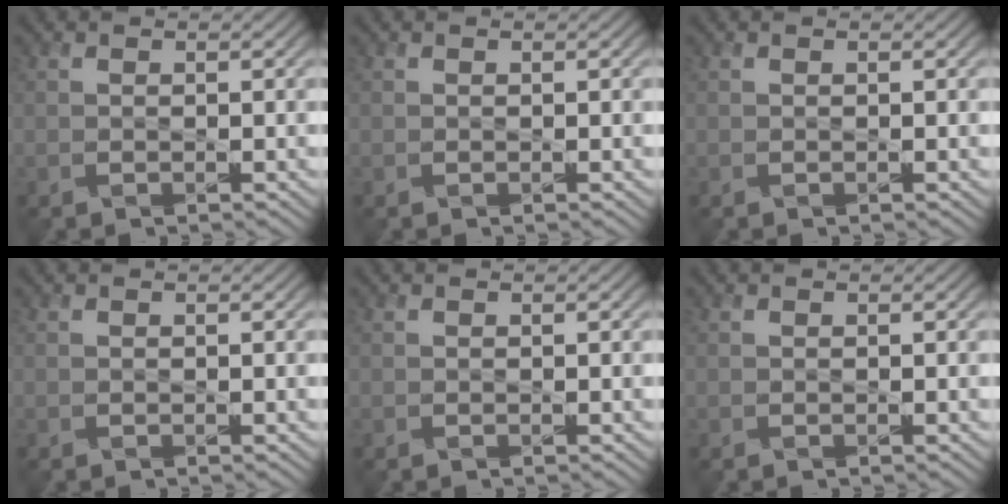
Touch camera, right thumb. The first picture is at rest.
{"total": 0.0}
{"total": 0.0}
{"total": 0.0}
{"total": 0.0}
{"total": 0.0}